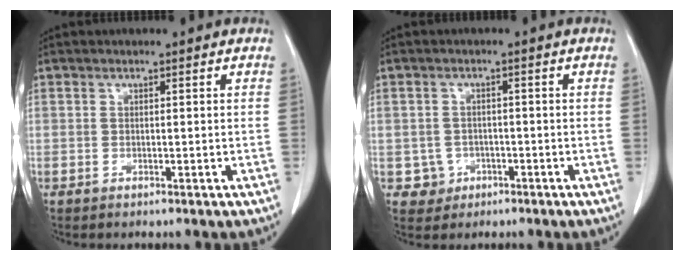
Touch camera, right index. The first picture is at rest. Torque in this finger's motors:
{"motor_torque": [-0.15, 0.04, -0.41, -0.07]}